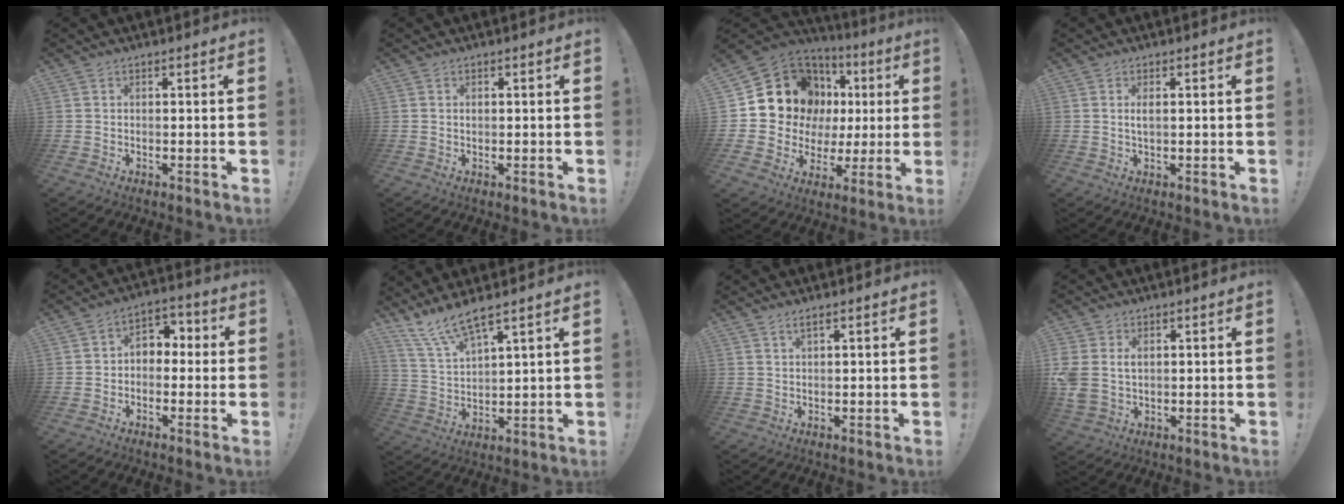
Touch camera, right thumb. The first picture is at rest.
{"total": 0.0}
{"total": 15.3, "force": [6.3, 12.1, 7.0], "torque": [-0.106, -0.045, 0.141]}
{"total": 1.7, "force": [0.4, 0.3, 1.6], "torque": [-0.025, -0.003, 0.006]}
{"total": 5.6, "force": [-1.1, 4.7, 2.9], "torque": [-0.043, 0.020, -0.016]}
{"total": 8.7, "force": [7.4, 1.1, 4.4], "torque": [-0.094, -0.038, 0.136]}
{"total": 1.7, "force": [1.0, 0.2, 1.4], "torque": [-0.029, 0.001, 0.017]}
{"total": 5.8, "force": [1.5, 4.4, 3.4], "torque": [-0.069, -0.005, 0.028]}